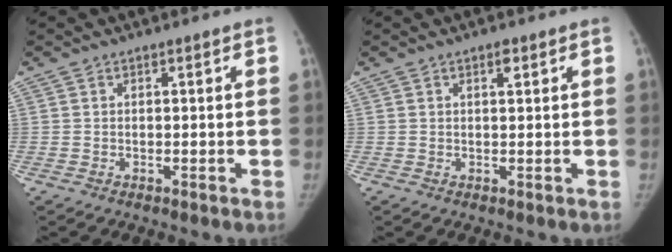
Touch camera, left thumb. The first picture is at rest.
{"total": 1.2, "force": [0.6, 0.6, 0.9], "torque": [-0.005, 0.000, 0.007]}